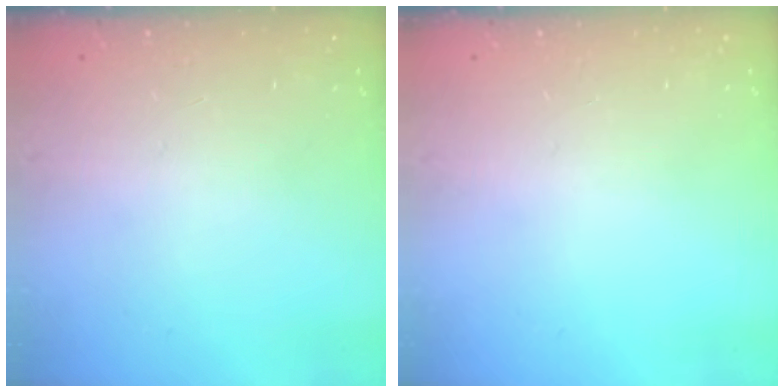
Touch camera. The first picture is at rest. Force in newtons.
{"total": 0.0}